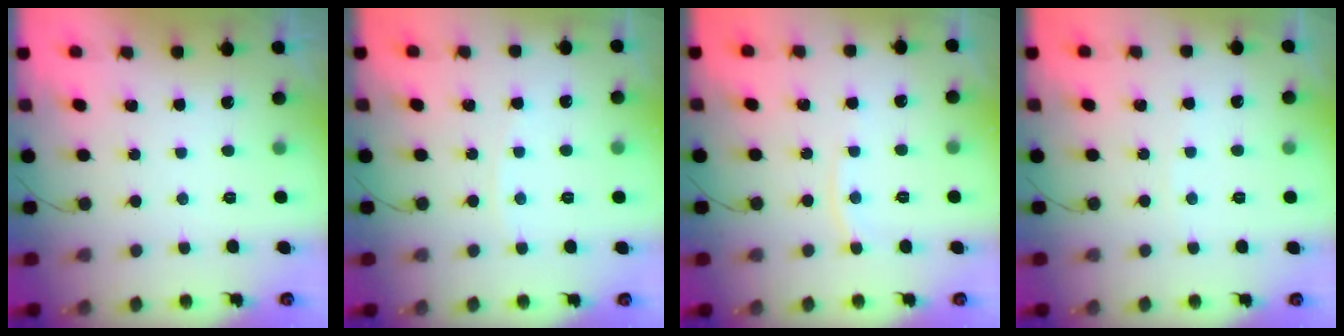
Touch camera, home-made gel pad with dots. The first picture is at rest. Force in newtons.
{"total": 2.6, "press": 2.6, "slide": 0.2}
{"total": 4.5, "press": 4.4, "slide": 0.5}
{"total": 2.4, "press": 2.3, "slide": 0.3}